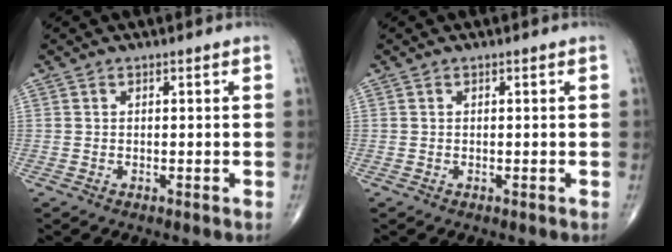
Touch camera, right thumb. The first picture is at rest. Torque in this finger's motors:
{"motor_torque": [0.01, 0.01, -0.12, 0.00, 0.00]}